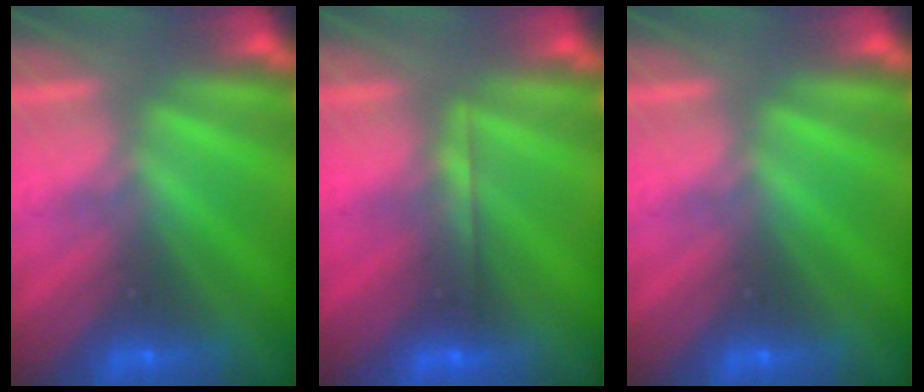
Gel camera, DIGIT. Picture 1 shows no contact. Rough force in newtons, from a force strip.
{"total": 1.7}
{"total": 0.0}